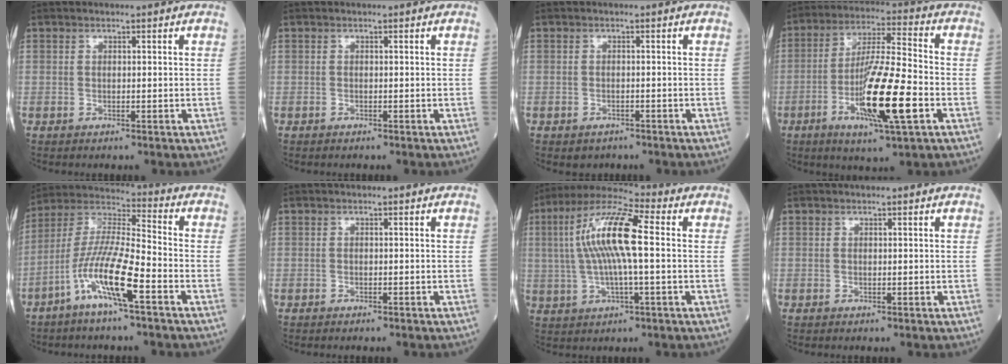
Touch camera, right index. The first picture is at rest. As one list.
[{"total": 0.0}, {"total": 1.8, "force": [-1.3, 1.2, 0.3], "torque": [-0.007, 0.002, -0.014]}, {"total": 14.2, "force": [-4.6, 0.8, 13.4], "torque": [-0.249, -0.015, -0.083]}, {"total": 11.9, "force": [-5.8, 0.9, 10.3], "torque": [-0.214, -0.003, -0.117]}, {"total": 0.9, "force": [-0.8, 0.1, 0.3], "torque": [-0.007, -0.002, -0.011]}, {"total": 12.7, "force": [1.4, 1.9, 12.5], "torque": [-0.254, 0.023, 0.019]}, {"total": 0.0}]